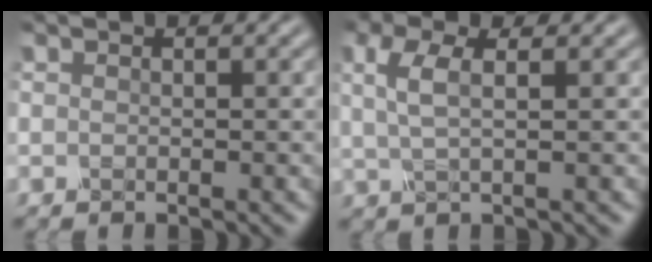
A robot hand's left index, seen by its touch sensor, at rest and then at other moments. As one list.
[{"total": 3.0, "force": [0.7, 1.0, 2.8], "torque": [-0.064, 0.002, 0.013]}]